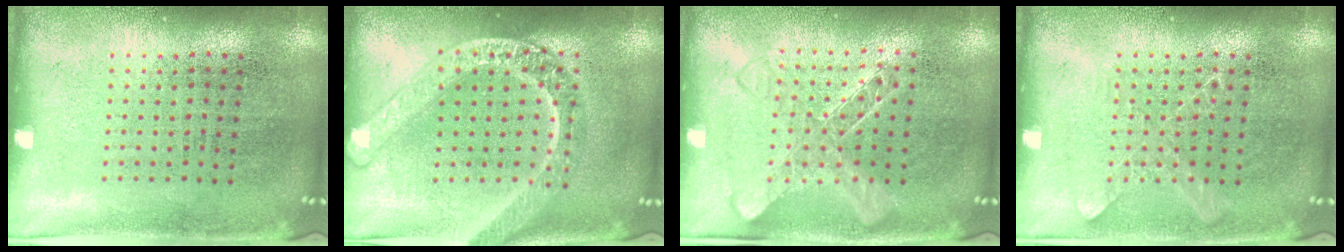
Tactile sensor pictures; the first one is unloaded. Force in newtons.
{"total": 2.9, "press": 2.9, "slide": 0.4}
{"total": 1.4, "press": 1.4, "slide": 0.4}
{"total": 1.0, "press": 1.0, "slide": 0.3}